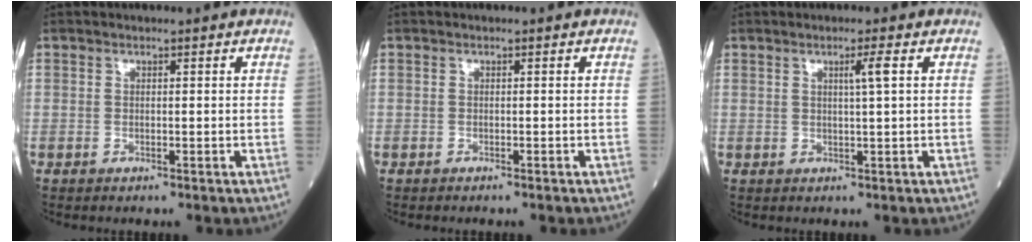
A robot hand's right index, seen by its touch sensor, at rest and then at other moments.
{"total": 0.9, "force": [-0.7, 0.0, 0.4], "torque": [-0.007, -0.001, -0.009]}
{"total": 2.2, "force": [0.7, -0.6, 2.0], "torque": [-0.035, -0.003, 0.013]}